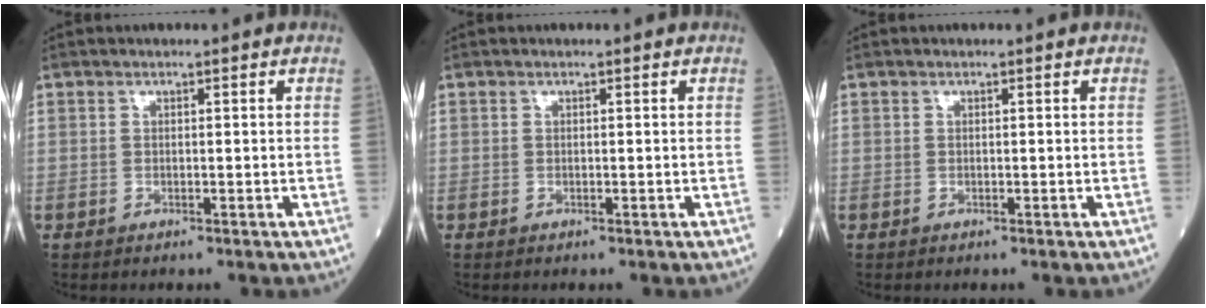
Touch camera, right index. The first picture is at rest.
{"total": 0.0}
{"total": 0.0}